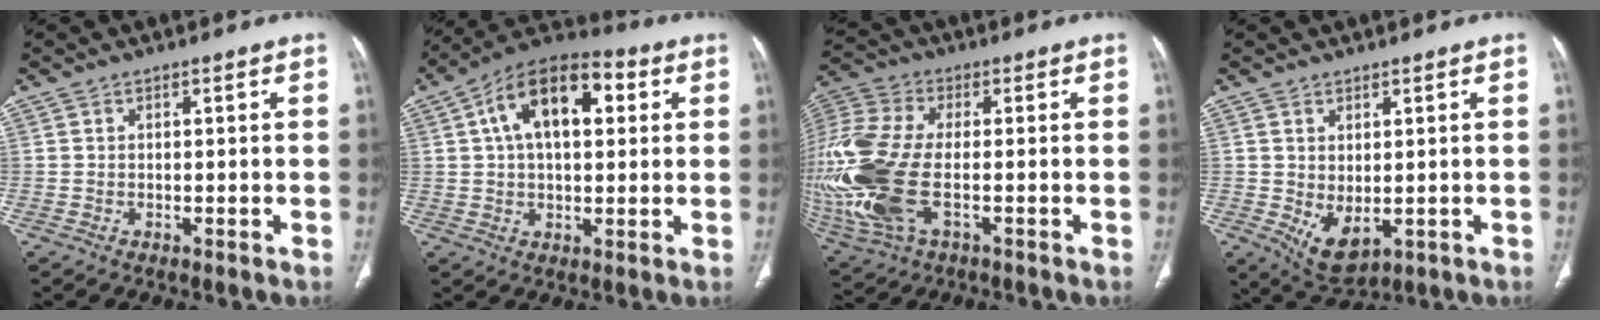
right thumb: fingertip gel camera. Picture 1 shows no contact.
{"total": 15.8, "force": [4.4, 8.5, 12.5], "torque": [-0.186, 0.022, 0.064]}
{"total": 23.5, "force": [-4.4, 12.0, 19.7], "torque": [-0.521, -0.015, -0.072]}
{"total": 5.9, "force": [-0.6, 3.4, 4.8], "torque": [-0.075, -0.009, 0.012]}